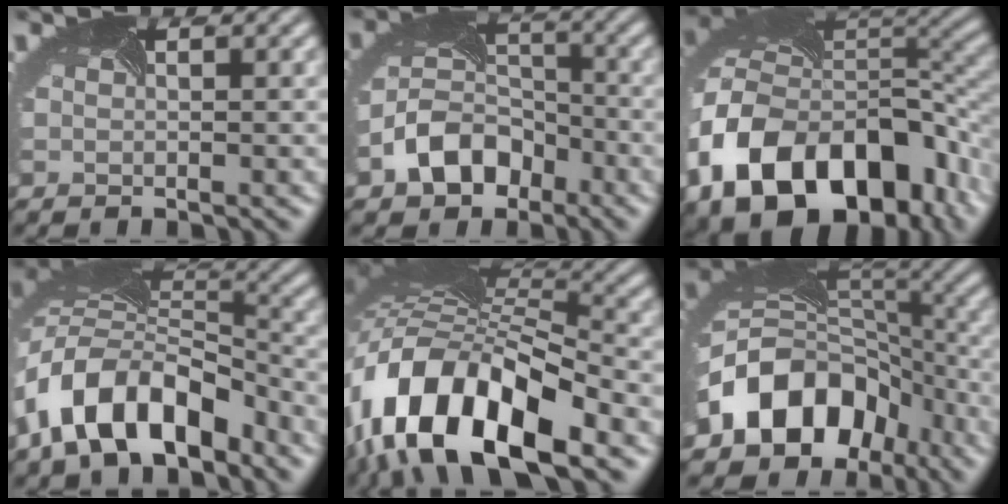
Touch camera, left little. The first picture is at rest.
{"total": 5.4, "force": [-2.9, 4.0, 2.1], "torque": [-0.040, 0.004, -0.062]}
{"total": 15.8, "force": [-5.9, 10.9, 9.9], "torque": [-0.202, -0.028, -0.082]}
{"total": 9.8, "force": [-5.2, 5.3, 6.3], "torque": [-0.114, 0.015, -0.105]}
{"total": 15.1, "force": [-5.4, 7.5, 11.9], "torque": [-0.230, 0.017, -0.103]}
{"total": 10.2, "force": [-4.5, 8.1, 4.4], "torque": [-0.089, 0.009, -0.087]}